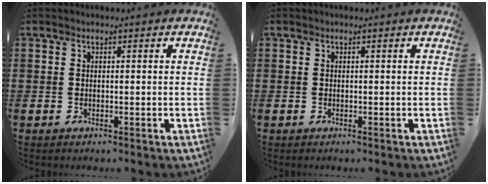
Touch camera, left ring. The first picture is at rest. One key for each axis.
{"total": 0.0}